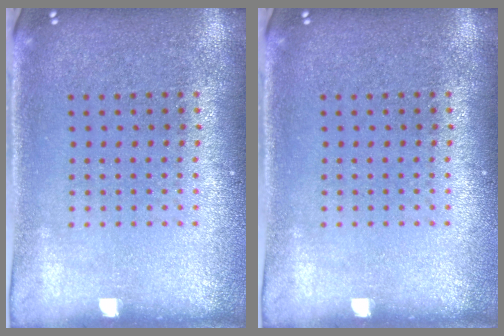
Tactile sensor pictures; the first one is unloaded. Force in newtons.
{"total": 0.0}